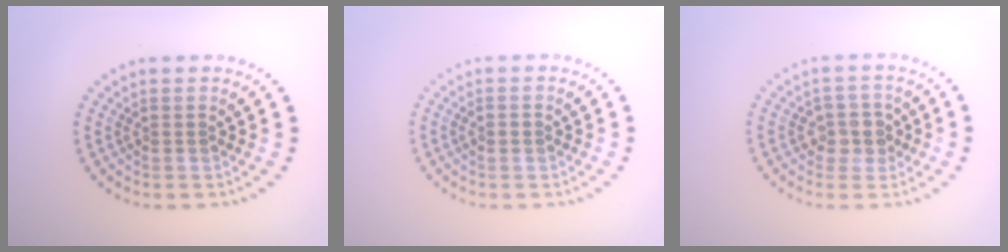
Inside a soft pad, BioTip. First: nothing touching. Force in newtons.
{"total": 1.1, "press": 1.1, "slide": 0.1}
{"total": 2.2, "press": 2.1, "slide": 0.8}